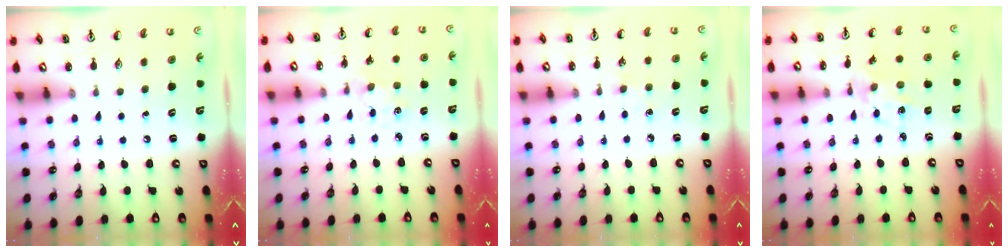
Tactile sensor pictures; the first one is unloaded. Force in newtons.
{"total": 1.9, "press": 1.9, "slide": 0.3}
{"total": 3.7, "press": 3.7, "slide": 0.6}
{"total": 3.7, "press": 3.6, "slide": 1.0}